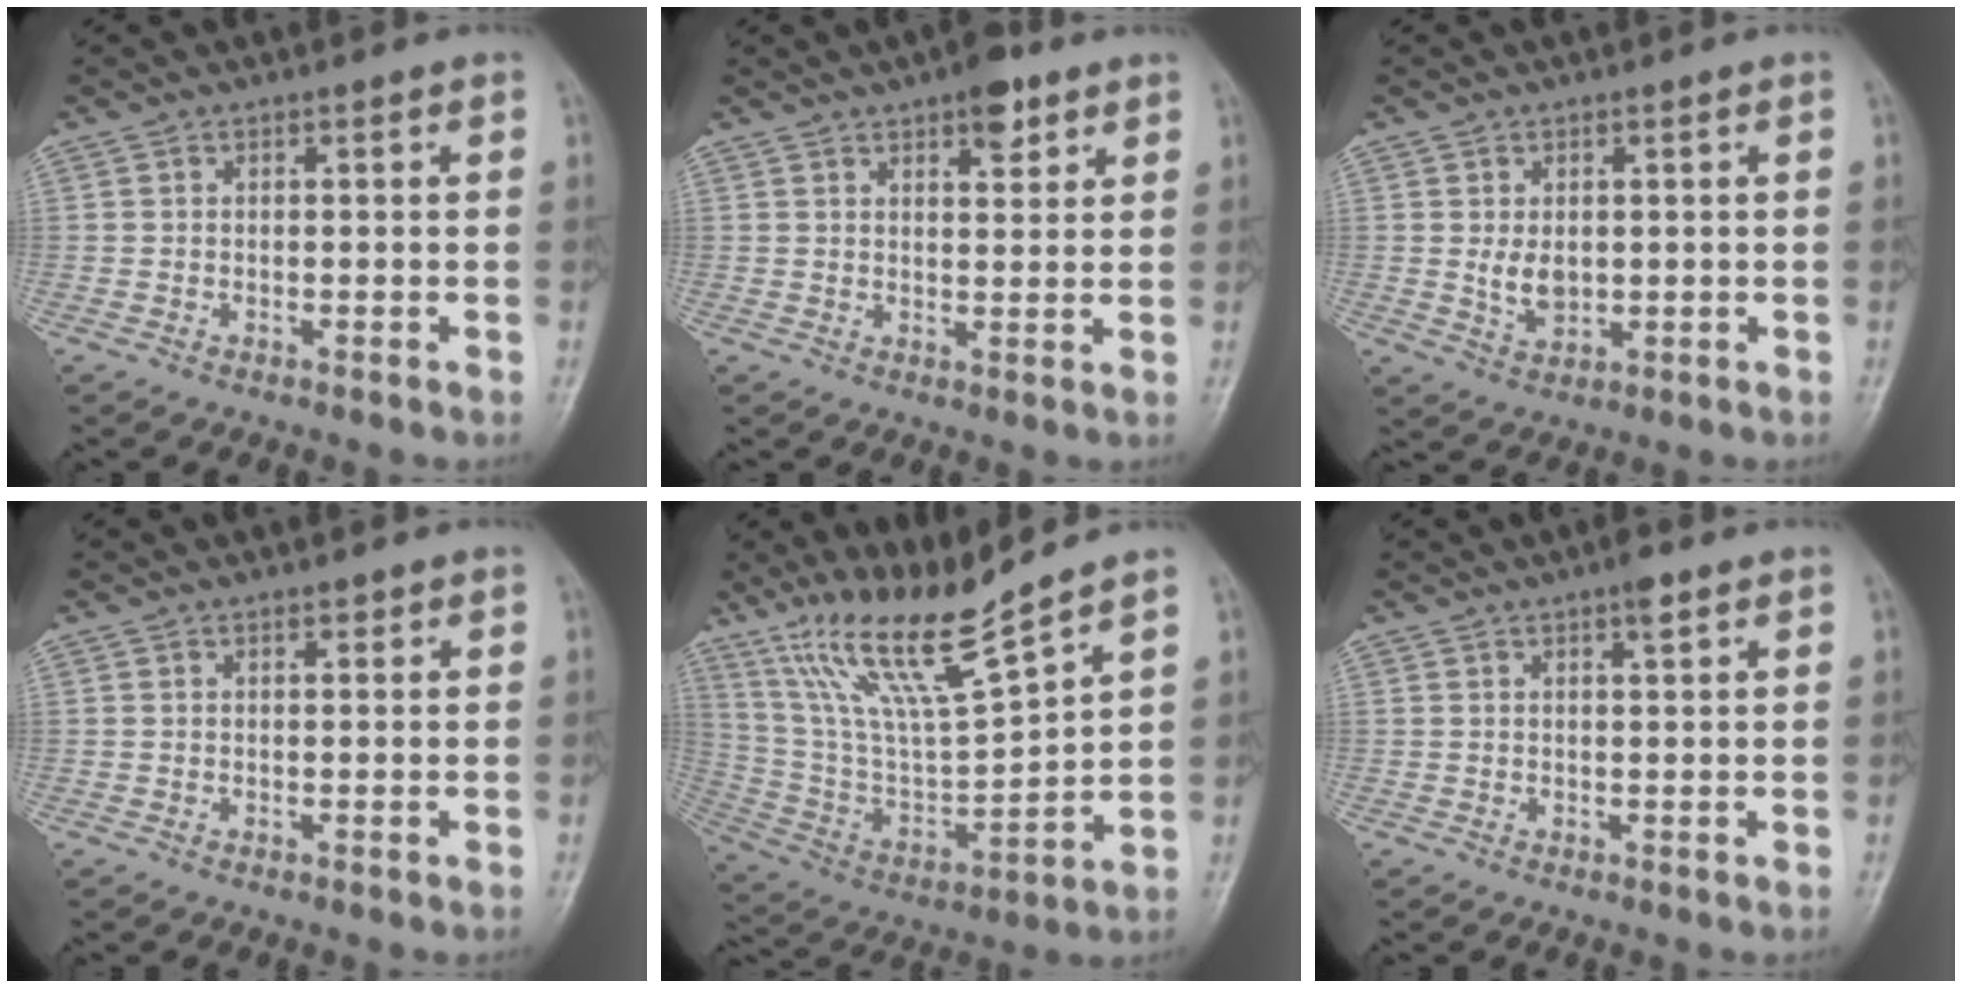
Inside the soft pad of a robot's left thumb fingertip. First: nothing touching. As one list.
[{"total": 5.8, "force": [3.5, 2.4, 3.9], "torque": [-0.038, -0.016, 0.046]}, {"total": 4.3, "force": [0.5, 2.7, 3.2], "torque": [-0.047, -0.012, 0.017]}, {"total": 1.1, "force": [0.8, 0.5, 0.7], "torque": [-0.007, -0.003, 0.010]}, {"total": 15.5, "force": [12.2, 1.1, 9.5], "torque": [-0.172, -0.070, 0.247]}, {"total": 2.6, "force": [1.6, 0.6, 2.0], "torque": [-0.028, -0.004, 0.022]}]